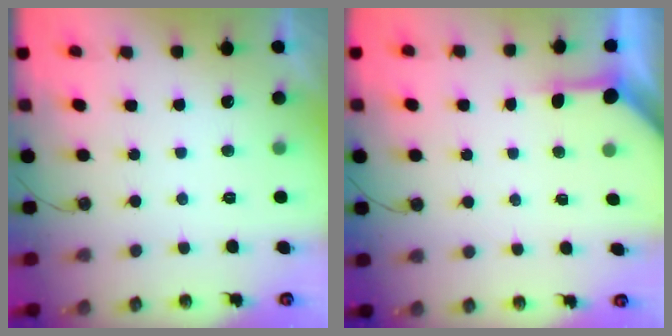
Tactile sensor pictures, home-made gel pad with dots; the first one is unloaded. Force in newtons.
{"total": 3.9, "press": 3.9, "slide": 0.2}